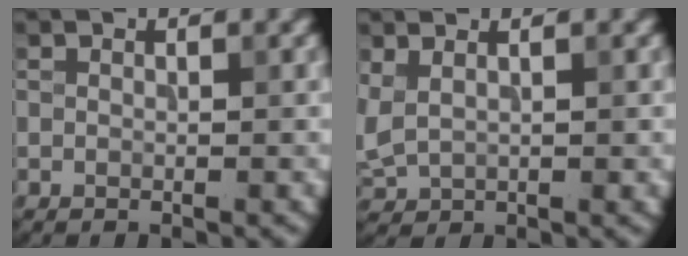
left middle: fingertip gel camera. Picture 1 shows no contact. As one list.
[{"total": 2.2, "force": [1.3, 1.0, 1.6], "torque": [-0.036, 0.004, 0.032]}]